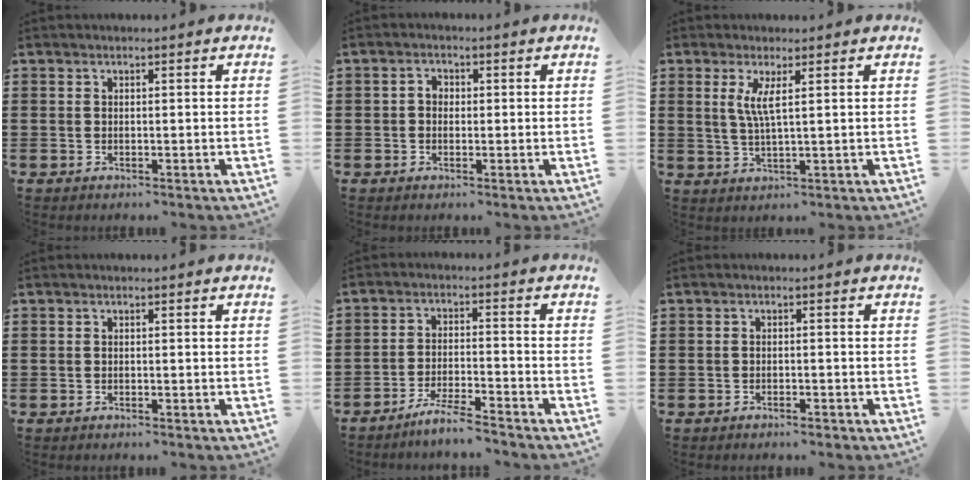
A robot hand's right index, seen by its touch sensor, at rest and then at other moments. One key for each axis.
{"total": 1.5, "fx": -0.2, "fy": 1.2, "fz": 0.9, "tx": -0.019, "ty": 0.006, "tz": -0.005}
{"total": 3.7, "fx": 1.2, "fy": 0.2, "fz": 3.5, "tx": -0.074, "ty": -0.003, "tz": 0.018}
{"total": 0.0}
{"total": 4.9, "fx": -4.5, "fy": -0.2, "fz": 1.8, "tx": -0.046, "ty": -0.008, "tz": -0.090}
{"total": 0.8, "fx": -0.8, "fy": 0.1, "fz": 0.3, "tx": -0.009, "ty": 0.000, "tz": -0.015}